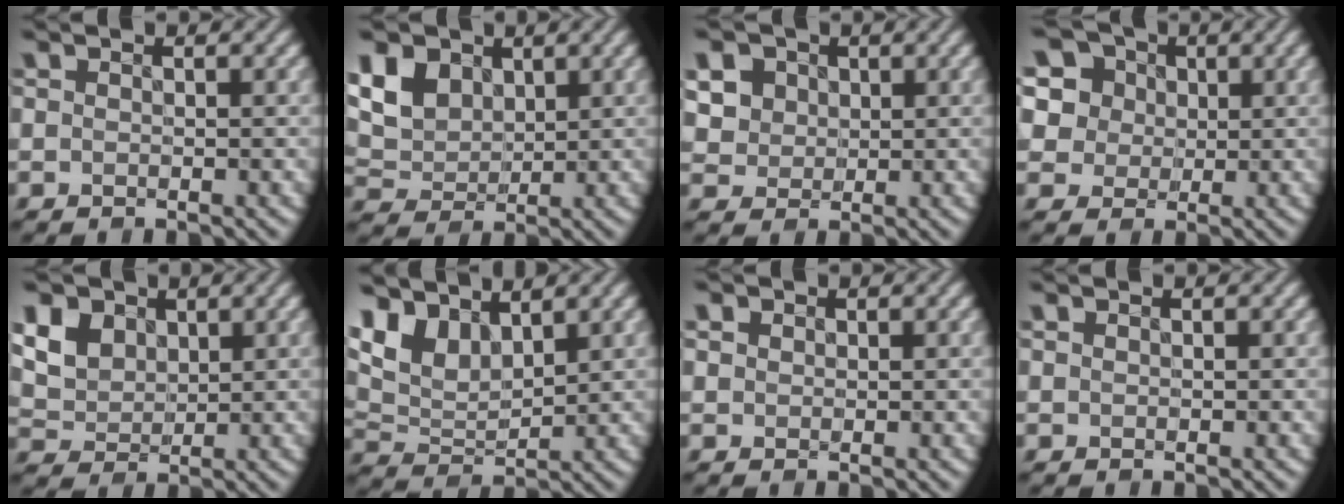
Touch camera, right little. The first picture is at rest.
{"total": 4.6, "force": [1.8, 3.4, 2.5], "torque": [-0.072, 0.003, 0.036]}
{"total": 6.3, "force": [2.3, 5.3, 2.6], "torque": [-0.087, 0.018, 0.044]}
{"total": 8.0, "force": [3.4, 6.6, 3.1], "torque": [-0.073, 0.017, 0.046]}
{"total": 4.9, "force": [2.1, 3.6, 2.5], "torque": [-0.089, 0.007, 0.045]}
{"total": 5.3, "force": [3.2, 2.8, 3.3], "torque": [-0.078, 0.005, 0.067]}
{"total": 0.5, "force": [0.0, 0.4, -0.3], "torque": [0.001, -0.003, 0.006]}
{"total": 0.0}